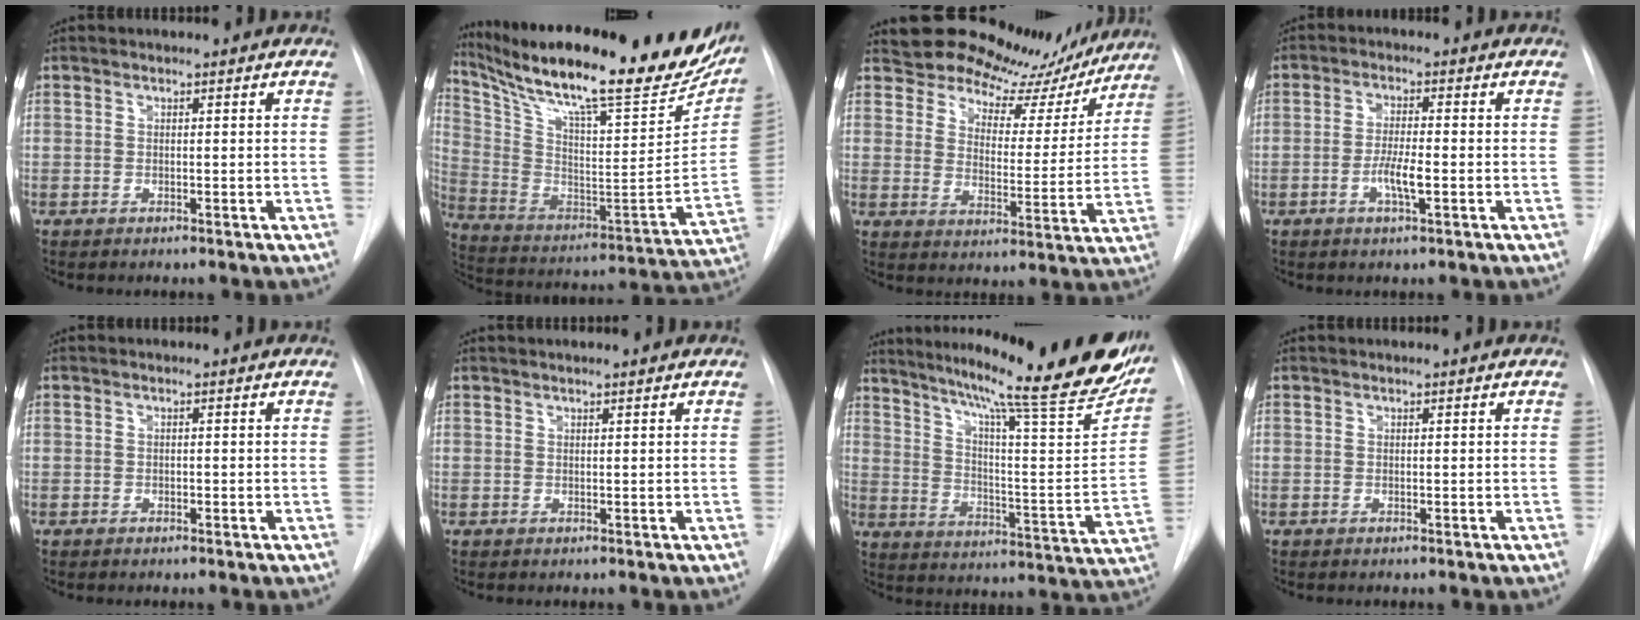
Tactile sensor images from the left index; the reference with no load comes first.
{"total": 32.0, "force": [25.4, 5.8, 18.7], "torque": [-0.319, -0.046, 0.365]}
{"total": 14.4, "force": [13.2, 5.3, 2.3], "torque": [-0.012, -0.027, 0.156]}
{"total": 4.3, "force": [-1.7, 0.5, 3.9], "torque": [-0.076, -0.006, -0.032]}
{"total": 0.6, "force": [-0.5, 0.3, 0.2], "torque": [-0.001, -0.002, -0.011]}
{"total": 1.6, "force": [1.4, -0.1, 0.7], "torque": [-0.009, 0.012, 0.019]}
{"total": 28.9, "force": [22.9, 2.2, 17.5], "torque": [-0.256, -0.066, 0.300]}
{"total": 0.0}